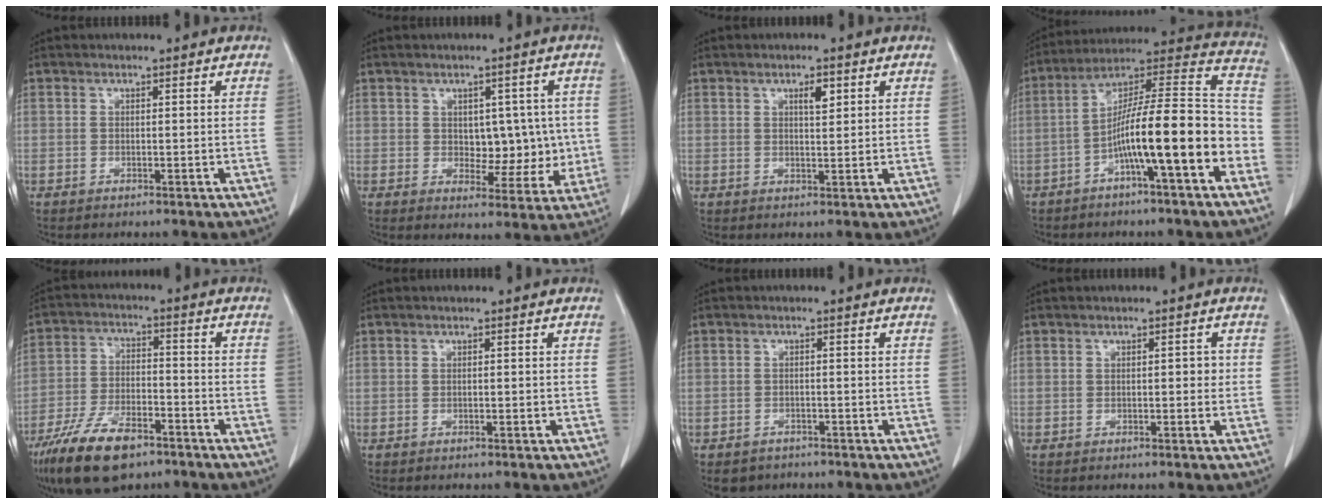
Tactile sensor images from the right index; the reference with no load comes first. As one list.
[{"total": 8.8, "force": [0.5, 5.8, 6.7], "torque": [-0.079, 0.022, 0.024]}, {"total": 3.0, "force": [1.3, 1.1, 2.4], "torque": [-0.044, 0.000, 0.024]}, {"total": 17.4, "force": [-5.6, 2.1, 16.4], "torque": [-0.253, 0.033, -0.091]}, {"total": 14.2, "force": [-9.5, 5.6, 9.0], "torque": [-0.181, -0.013, -0.170]}, {"total": 0.6, "force": [-0.1, 0.3, 0.5], "torque": [-0.015, 0.002, -0.001]}, {"total": 6.8, "force": [-4.7, 4.5, 1.8], "torque": [-0.040, 0.009, -0.063]}, {"total": 2.0, "force": [0.1, 1.0, 1.7], "torque": [-0.027, 0.010, 0.001]}]